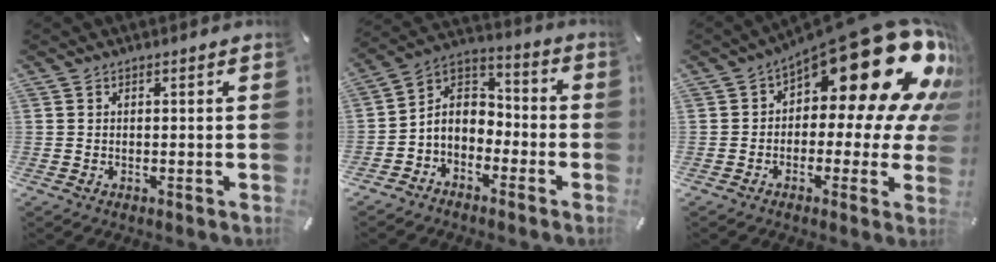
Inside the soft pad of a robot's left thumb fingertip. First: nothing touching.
{"total": 6.6, "force": [-3.0, 5.7, 1.4], "torque": [-0.055, 0.007, -0.064]}
{"total": 26.3, "force": [12.2, 10.4, 20.8], "torque": [-0.295, -0.094, 0.207]}